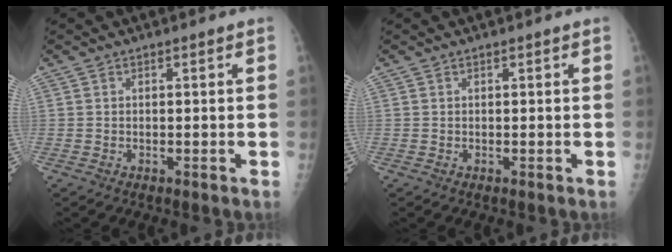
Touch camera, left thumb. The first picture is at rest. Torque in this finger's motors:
{"motor_torque": [0.00, 0.00, 0.00, 0.00, 0.00]}